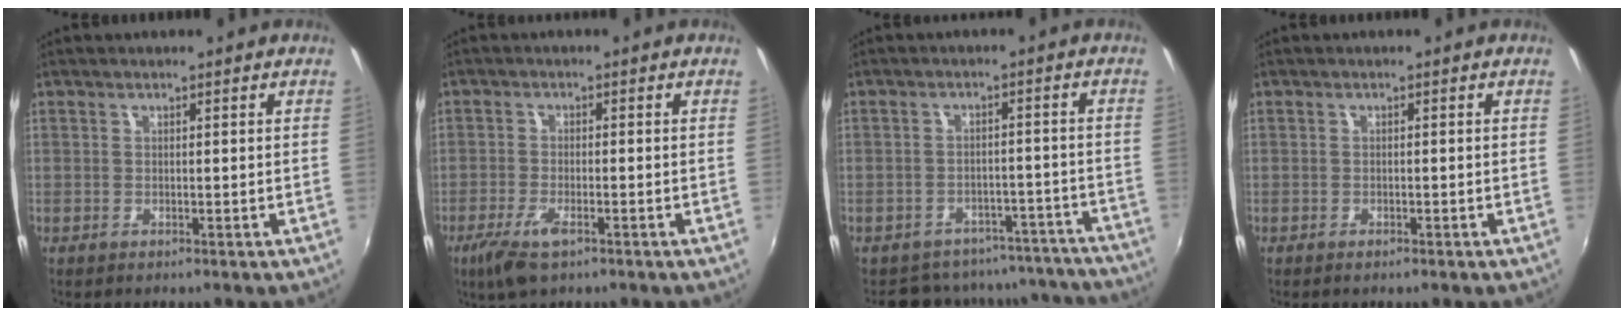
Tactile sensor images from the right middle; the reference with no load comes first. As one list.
[{"total": 4.3, "force": [-2.5, 1.6, 3.1], "torque": [-0.072, -0.012, -0.045]}, {"total": 16.2, "force": [-14.6, 6.2, 3.1], "torque": [-0.061, 0.035, -0.170]}, {"total": 1.0, "force": [-0.8, 0.3, 0.4], "torque": [-0.010, -0.004, -0.014]}]